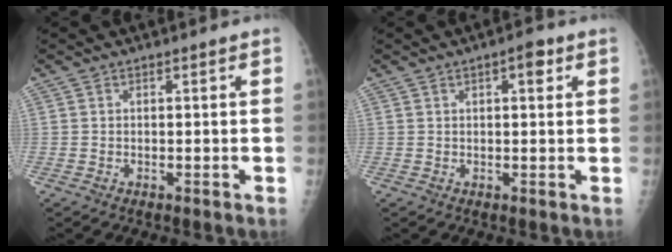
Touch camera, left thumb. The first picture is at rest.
{"total": 3.3, "force": [1.4, 1.3, 2.6], "torque": [-0.028, 0.000, 0.016]}